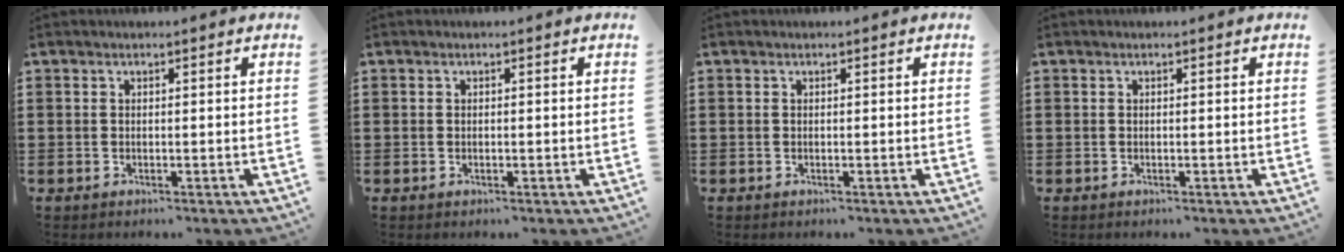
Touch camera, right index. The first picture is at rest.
{"total": 0.0}
{"total": 0.0}
{"total": 0.0}